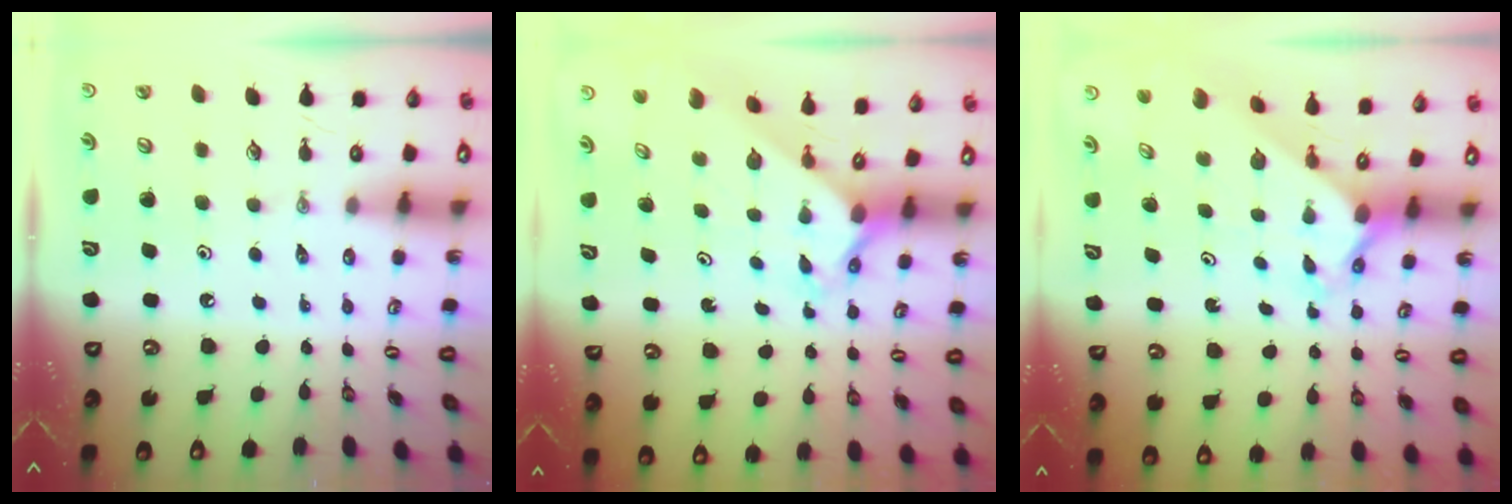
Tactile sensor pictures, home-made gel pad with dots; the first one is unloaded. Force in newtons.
{"total": 2.5, "press": 2.5, "slide": 0.3}
{"total": 2.3, "press": 2.3, "slide": 0.2}